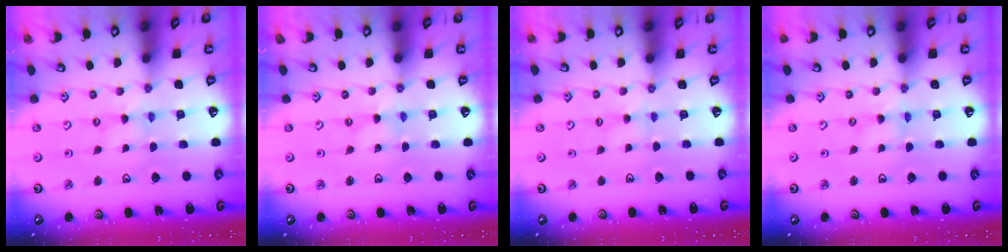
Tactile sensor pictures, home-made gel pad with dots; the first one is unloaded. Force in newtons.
{"total": 0.0}
{"total": 2.0, "press": 2.0, "slide": 0.3}
{"total": 0.0}